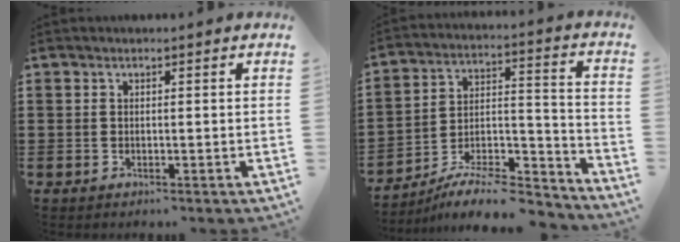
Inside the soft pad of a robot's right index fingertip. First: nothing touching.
{"total": 9.6, "force": [-8.4, 2.5, 3.8], "torque": [-0.048, 0.030, -0.158]}